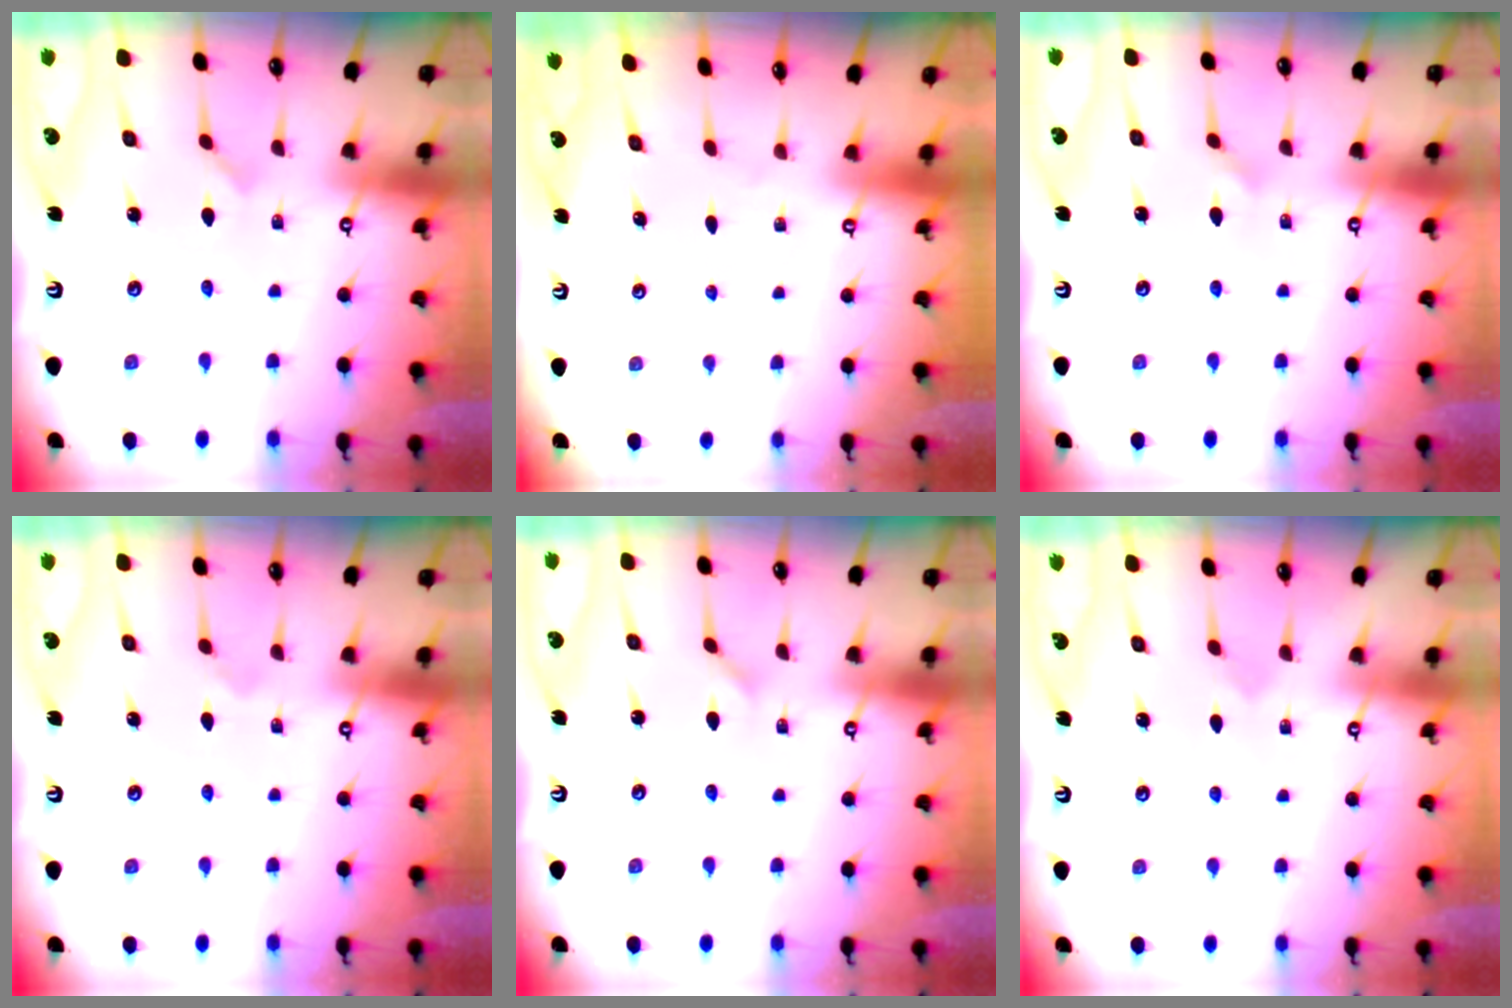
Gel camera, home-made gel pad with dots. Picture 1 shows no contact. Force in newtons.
{"total": 0.0}
{"total": 2.1, "press": 2.1, "slide": 0.0}
{"total": 1.8, "press": 1.8, "slide": 0.4}
{"total": 1.2, "press": 1.2, "slide": 0.1}
{"total": 2.7, "press": 2.7, "slide": 0.1}